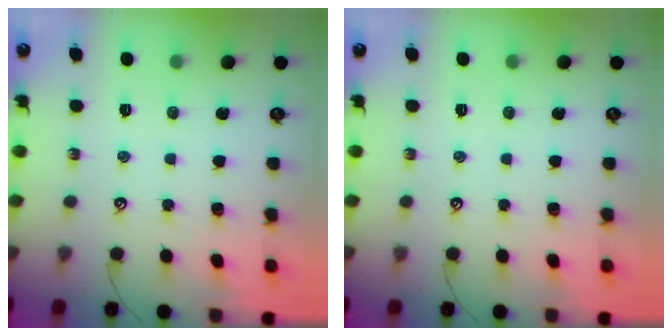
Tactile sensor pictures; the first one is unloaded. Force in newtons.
{"total": 0.0}